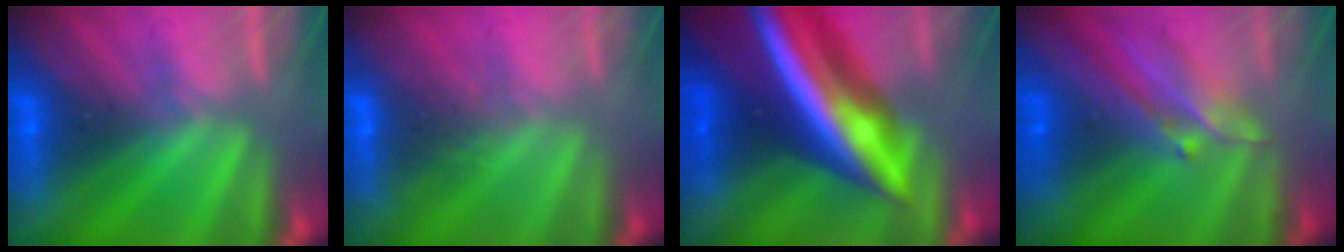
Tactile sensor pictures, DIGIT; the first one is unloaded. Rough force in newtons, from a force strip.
{"total": 2.6}
{"total": 11.8}
{"total": 2.9}